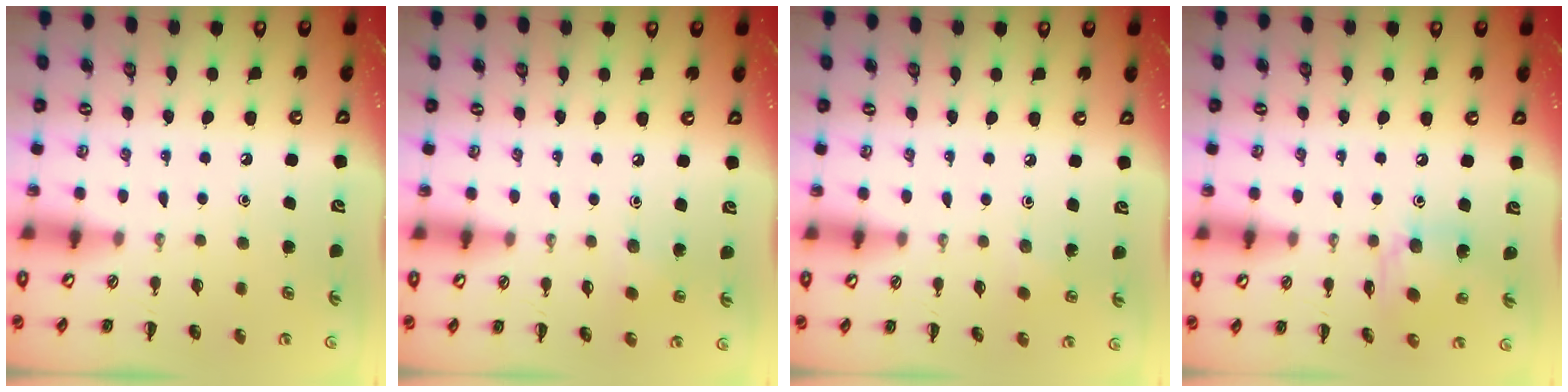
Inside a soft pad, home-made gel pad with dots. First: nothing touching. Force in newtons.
{"total": 2.1, "press": 2.0, "slide": 0.8}
{"total": 1.9, "press": 1.8, "slide": 0.6}
{"total": 8.4, "press": 8.4, "slide": 0.7}